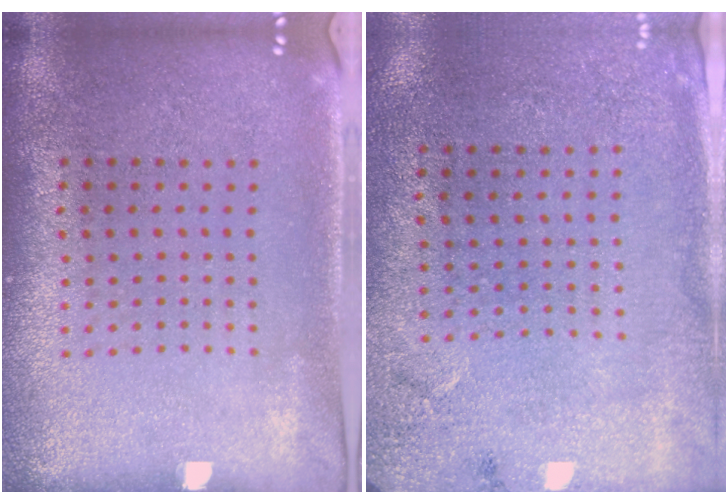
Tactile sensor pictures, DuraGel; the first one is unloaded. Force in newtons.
{"total": 2.7, "press": 2.1, "slide": 1.7}